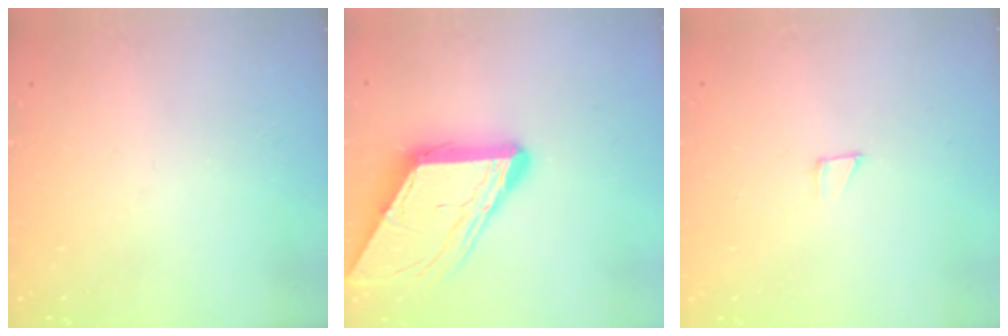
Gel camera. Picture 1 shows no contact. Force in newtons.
{"total": 12.0, "press": 12.0, "slide": 1.2}
{"total": 2.1, "press": 2.1, "slide": 0.1}